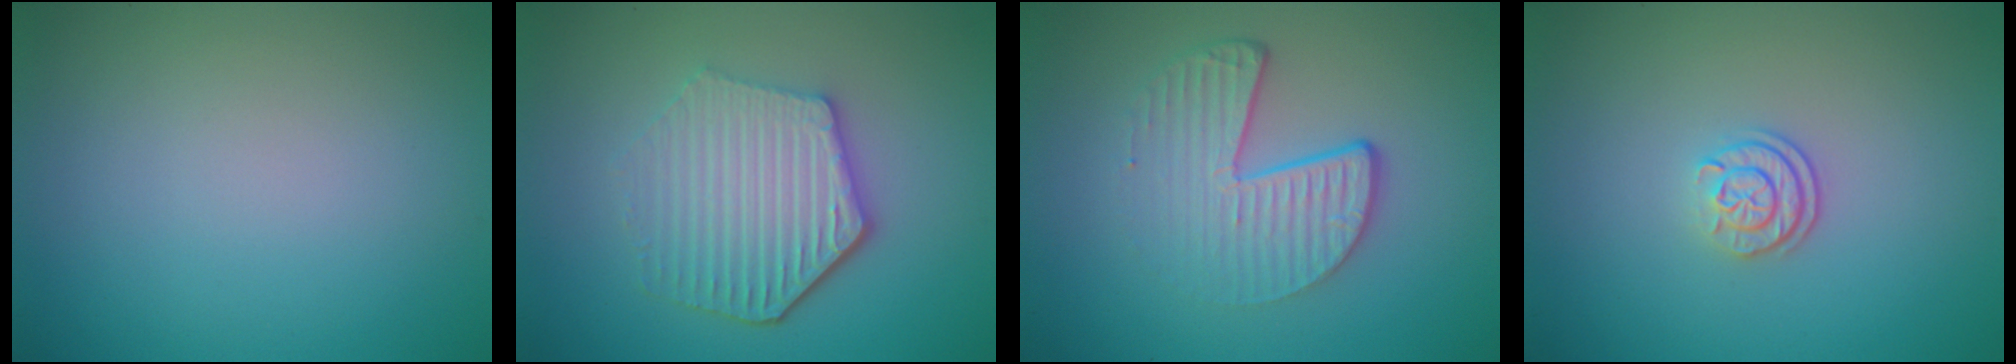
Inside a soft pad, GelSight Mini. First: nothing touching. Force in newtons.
{"total": 5.4, "press": 4.4, "slide": 3.2}
{"total": 4.7, "press": 3.0, "slide": 3.6}
{"total": 2.1, "press": 1.7, "slide": 1.3}